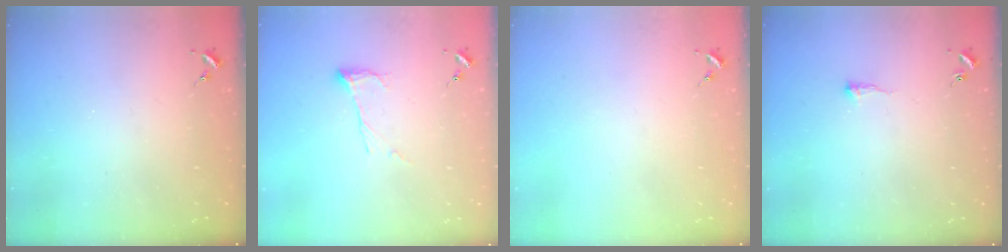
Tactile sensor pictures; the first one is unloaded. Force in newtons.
{"total": 6.8, "press": 6.8, "slide": 0.3}
{"total": 0.0}
{"total": 4.6, "press": 4.6, "slide": 0.7}